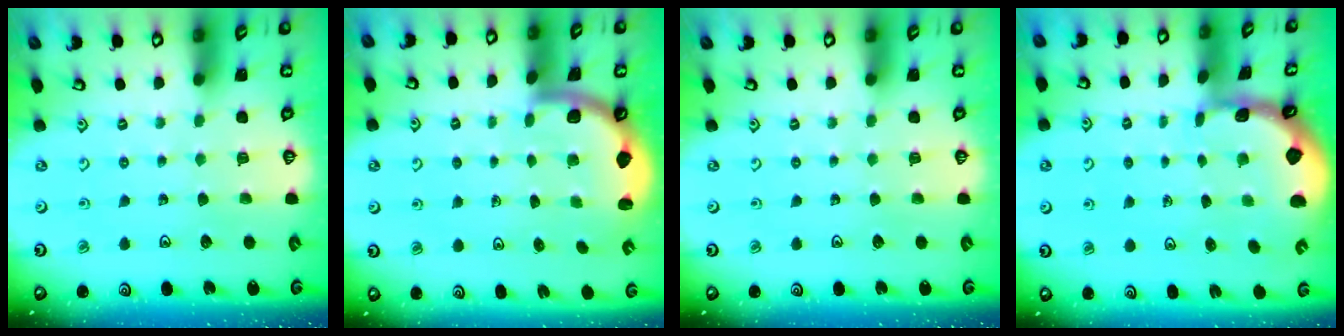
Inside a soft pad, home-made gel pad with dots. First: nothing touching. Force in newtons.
{"total": 1.8, "press": 1.8, "slide": 0.1}
{"total": 0.0}
{"total": 1.0, "press": 1.0, "slide": 0.1}